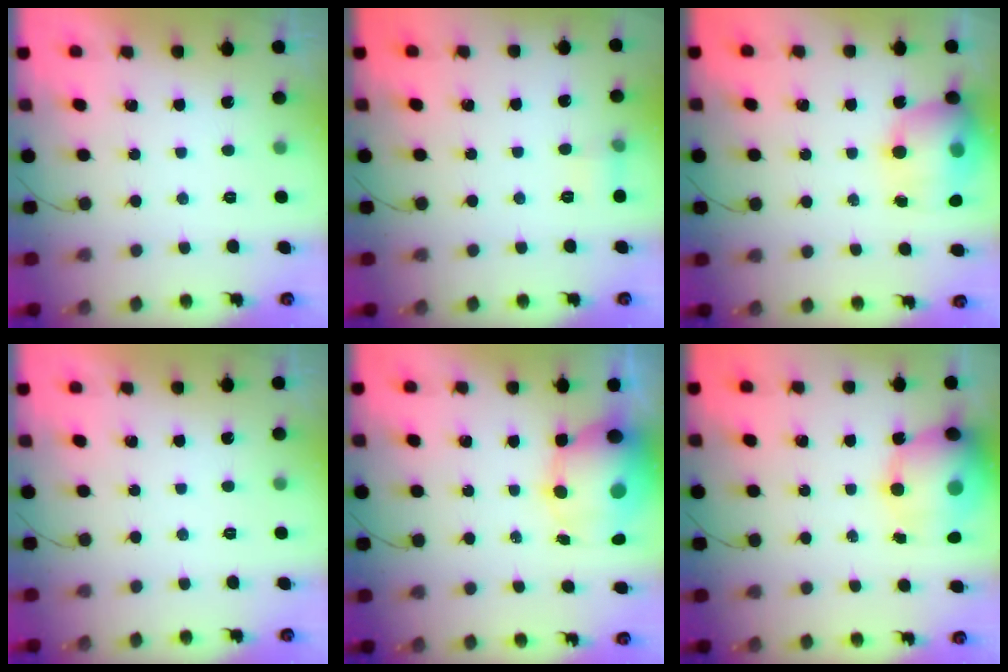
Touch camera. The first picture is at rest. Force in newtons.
{"total": 5.5, "press": 5.1, "slide": 2.0}
{"total": 14.5, "press": 14.2, "slide": 3.3}
{"total": 0.0}
{"total": 11.5, "press": 11.1, "slide": 3.0}
{"total": 15.7, "press": 15.3, "slide": 3.7}